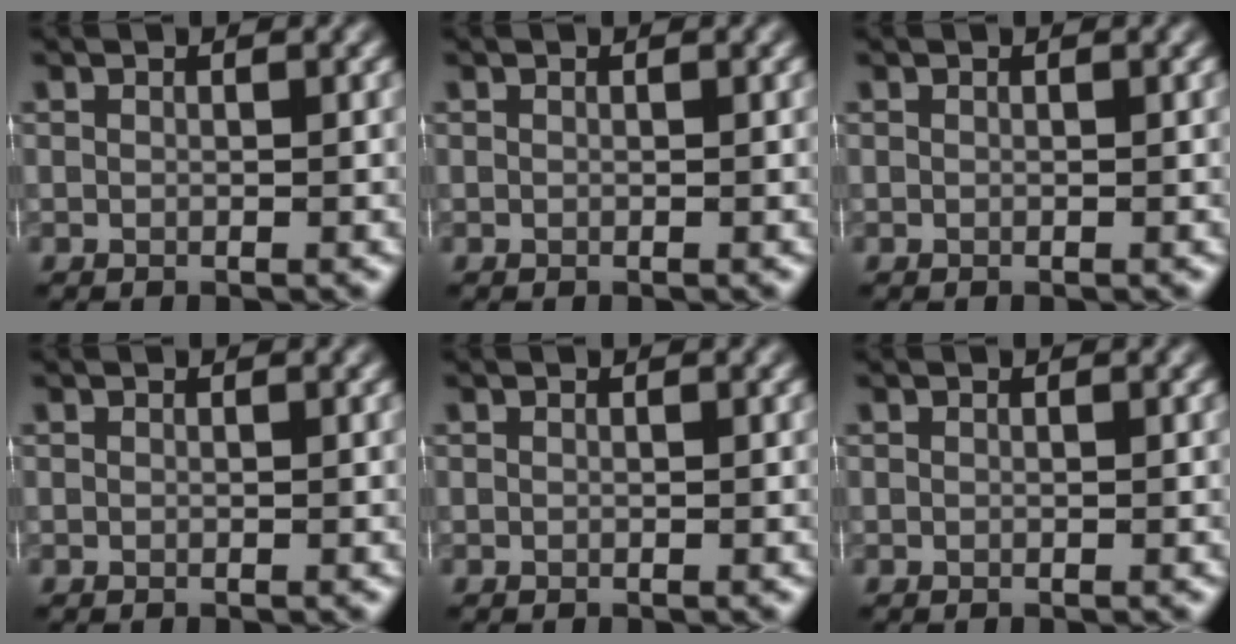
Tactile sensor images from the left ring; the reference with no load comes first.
{"total": 0.0}
{"total": 0.0}
{"total": 0.0}
{"total": 0.0}
{"total": 0.0}